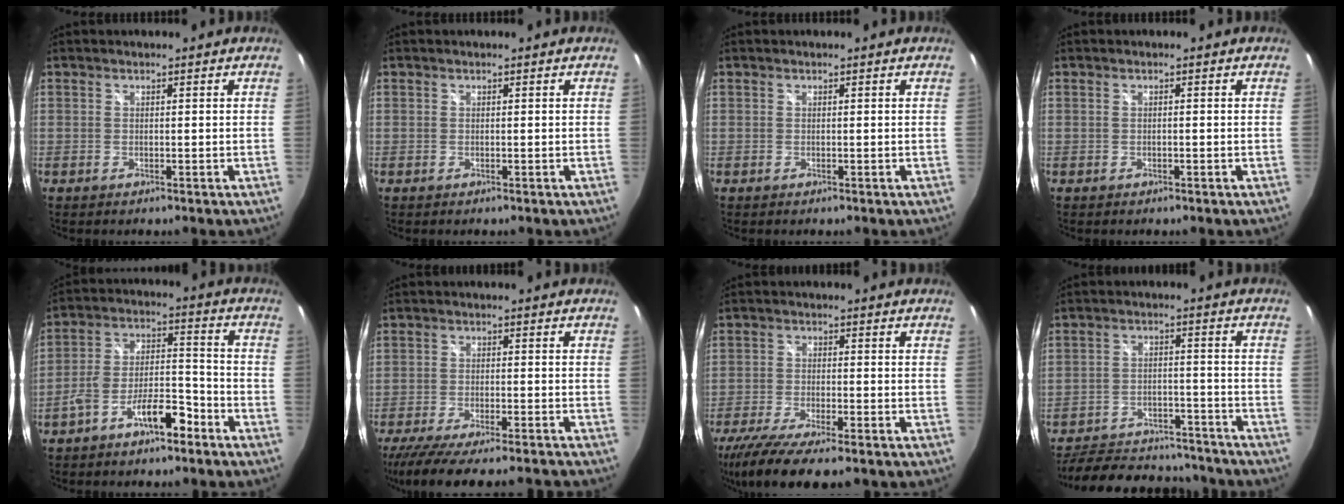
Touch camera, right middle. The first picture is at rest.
{"total": 0.0}
{"total": 0.0}
{"total": 0.6, "force": [-0.3, 0.2, 0.5], "torque": [-0.007, 0.003, -0.005]}
{"total": 9.1, "force": [-5.8, 3.3, 6.1], "torque": [-0.110, 0.026, -0.093]}
{"total": 16.4, "force": [-14.5, 1.8, 7.5], "torque": [-0.153, -0.030, -0.219]}
{"total": 12.9, "force": [-10.2, 2.2, 7.6], "torque": [-0.165, -0.048, -0.172]}
{"total": 21.7, "force": [-18.5, 7.6, 8.3], "torque": [-0.172, 0.013, -0.242]}